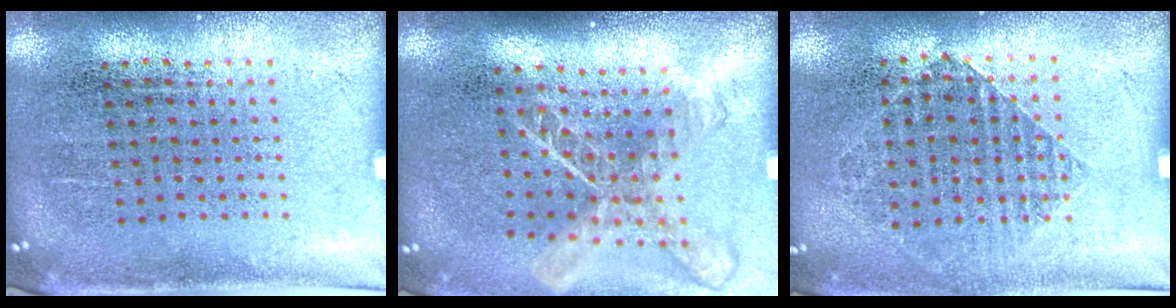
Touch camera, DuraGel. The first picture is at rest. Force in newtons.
{"total": 2.0, "press": 1.4, "slide": 1.3}
{"total": 0.9, "press": 0.9, "slide": 0.1}